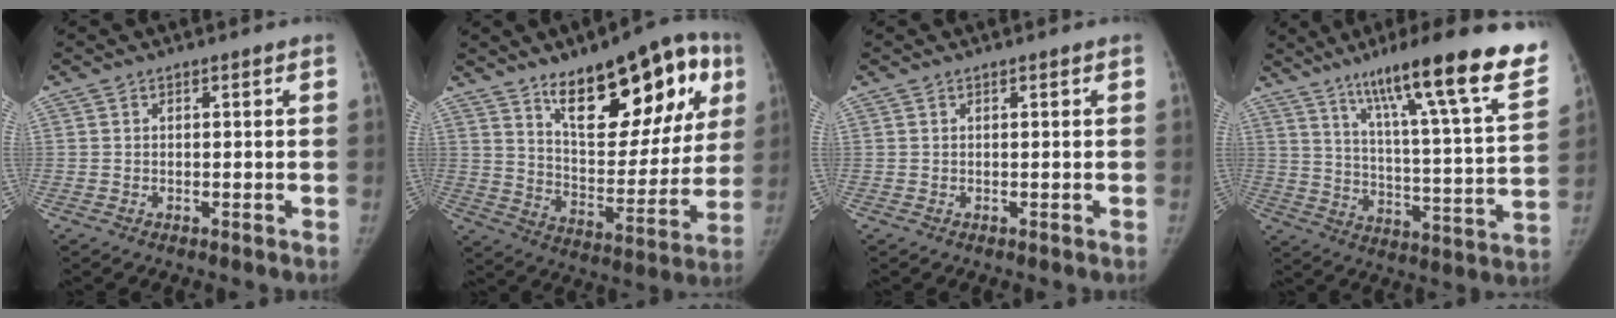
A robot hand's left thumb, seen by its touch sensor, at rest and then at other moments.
{"total": 24.6, "force": [12.2, 10.7, 18.4], "torque": [-0.201, -0.038, 0.189]}
{"total": 0.0}
{"total": 26.3, "force": [17.0, 2.8, 19.8], "torque": [-0.280, -0.055, 0.252]}